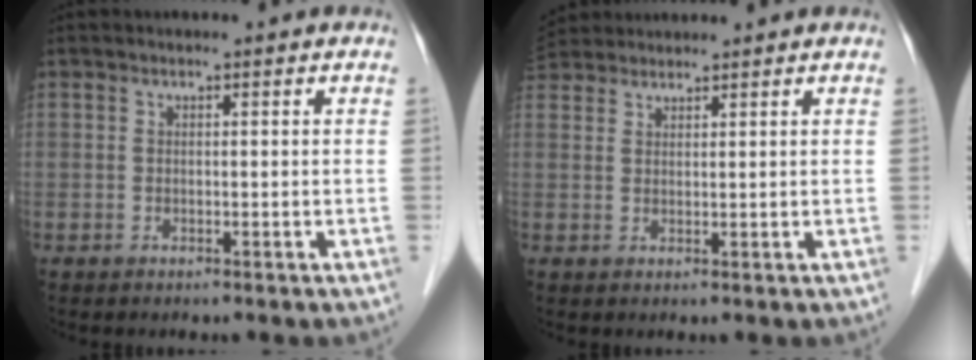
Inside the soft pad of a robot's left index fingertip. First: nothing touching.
{"total": 5.3, "force": [5.0, 1.5, 0.9], "torque": [-0.025, 0.033, 0.095]}